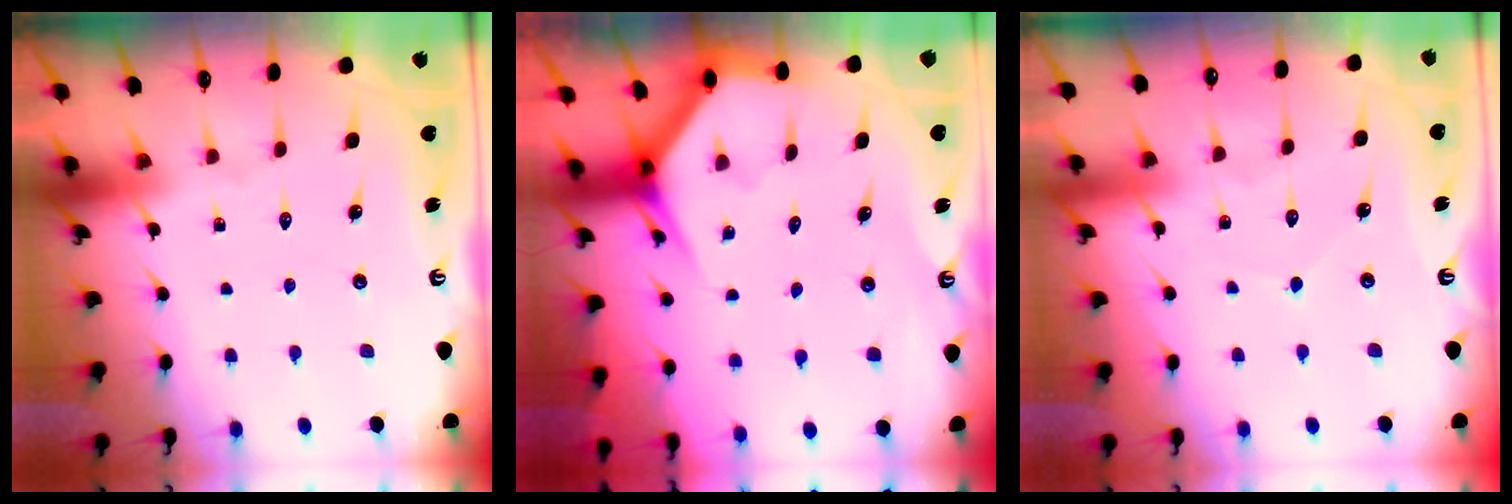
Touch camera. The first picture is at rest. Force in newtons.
{"total": 3.6, "press": 3.5, "slide": 0.2}
{"total": 3.5, "press": 3.5, "slide": 0.4}